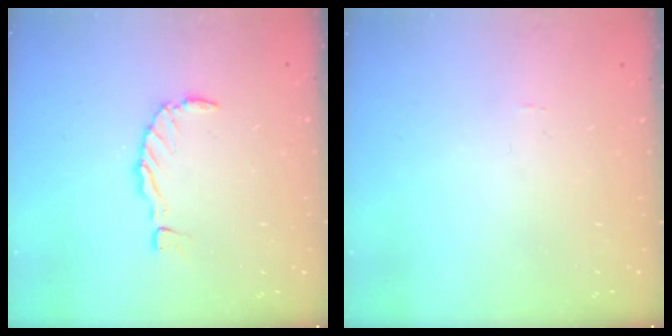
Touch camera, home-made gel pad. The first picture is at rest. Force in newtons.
{"total": 1.0, "press": 1.0, "slide": 0.0}